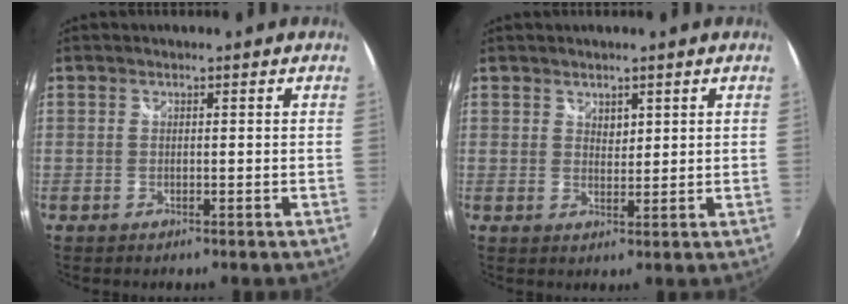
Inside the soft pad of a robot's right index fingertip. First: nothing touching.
{"total": 2.0, "force": [1.4, 1.2, 0.7], "torque": [-0.007, 0.000, 0.025]}